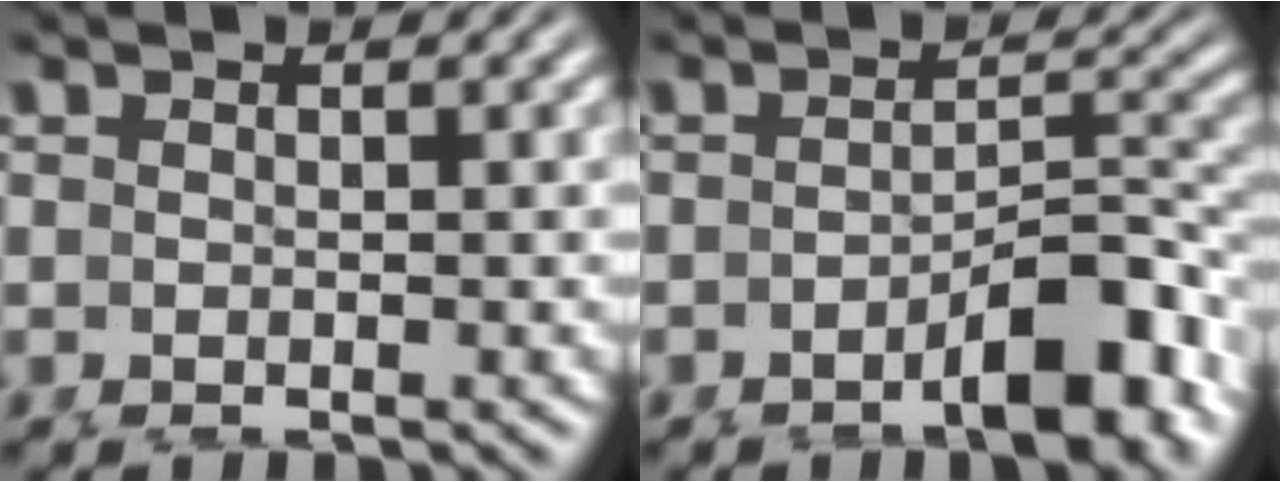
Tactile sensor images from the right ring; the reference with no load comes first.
{"total": 4.9, "force": [-3.0, 1.1, 3.7], "torque": [-0.036, 0.001, -0.050]}